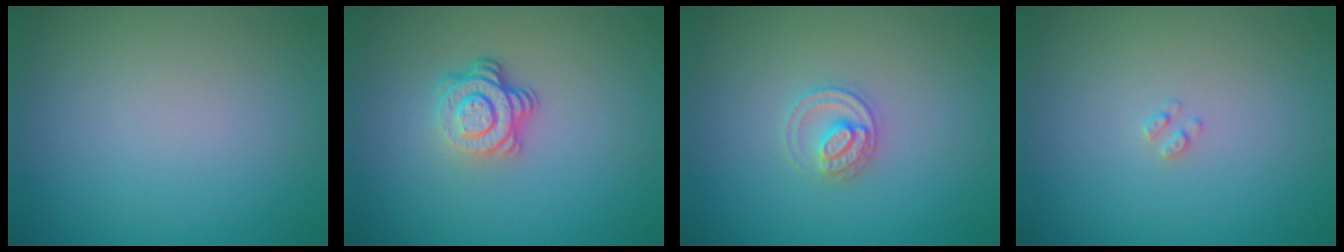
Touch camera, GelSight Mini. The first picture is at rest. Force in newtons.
{"total": 4.0, "press": 2.7, "slide": 2.9}
{"total": 2.2, "press": 2.2, "slide": 0.2}
{"total": 0.7, "press": 0.6, "slide": 0.1}